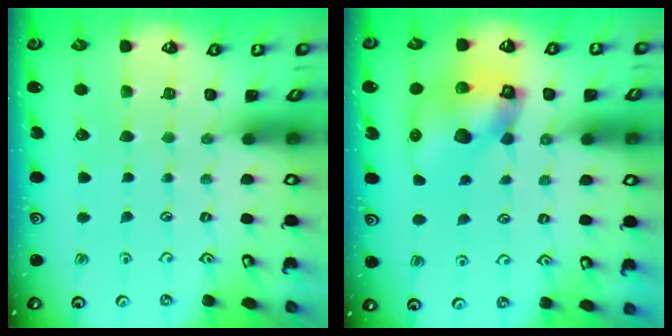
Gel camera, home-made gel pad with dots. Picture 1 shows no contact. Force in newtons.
{"total": 13.6, "press": 13.4, "slide": 1.9}